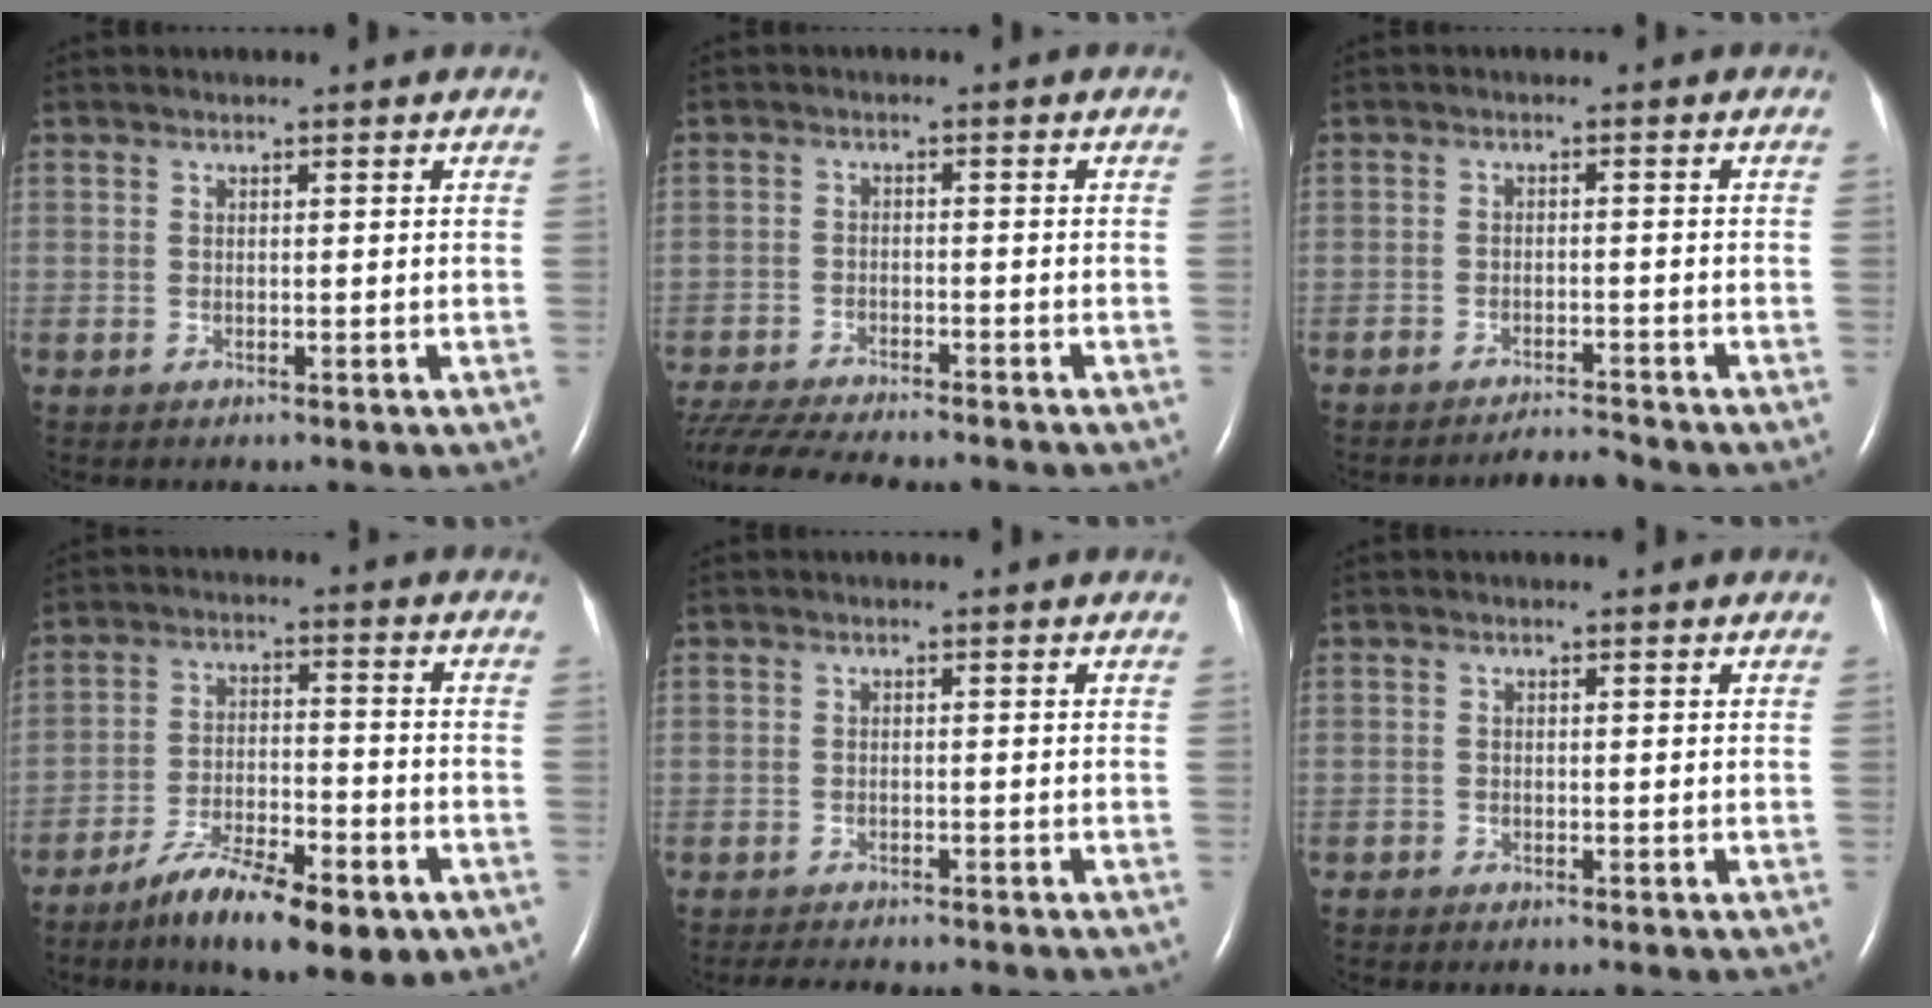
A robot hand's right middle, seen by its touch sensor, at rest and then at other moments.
{"total": 14.9, "force": [-13.2, 2.1, 6.6], "torque": [-0.139, -0.027, -0.202]}
{"total": 2.8, "force": [-2.7, -0.3, 0.1], "torque": [-0.005, -0.014, -0.044]}
{"total": 12.9, "force": [-8.1, 3.7, 9.3], "torque": [-0.154, -0.006, -0.129]}
{"total": 5.5, "force": [-4.9, 1.0, 2.2], "torque": [-0.033, -0.011, -0.070]}
{"total": 0.8, "force": [-0.7, 0.2, -0.2], "torque": [0.004, -0.001, -0.015]}